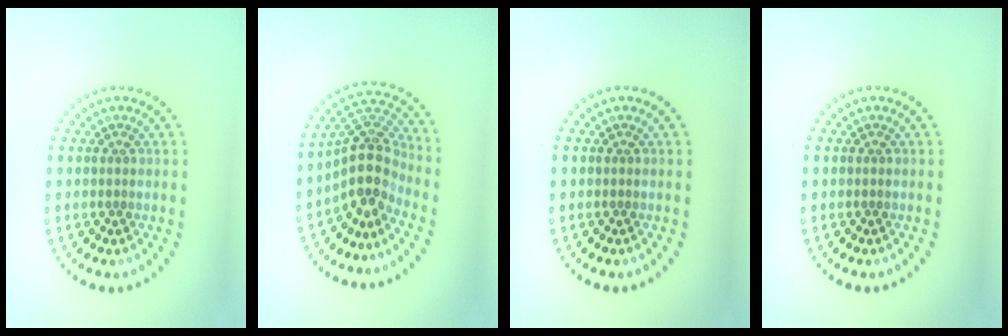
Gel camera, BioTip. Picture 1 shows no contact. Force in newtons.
{"total": 4.5, "press": 3.3, "slide": 2.9}
{"total": 0.0}
{"total": 0.0}